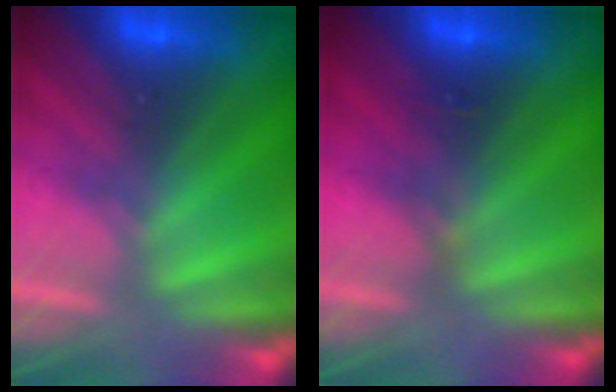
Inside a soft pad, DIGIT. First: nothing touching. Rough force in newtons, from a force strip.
{"total": 2.4}